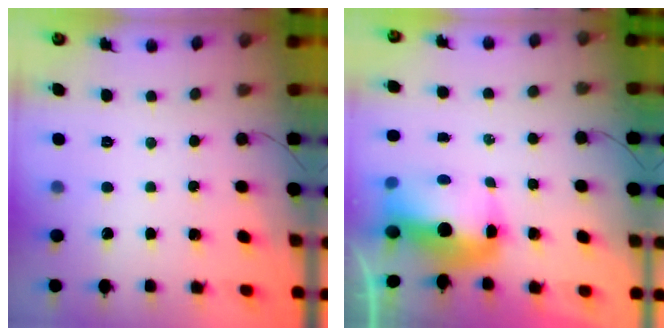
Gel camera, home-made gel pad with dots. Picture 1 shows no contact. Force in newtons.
{"total": 10.6, "press": 10.4, "slide": 2.2}